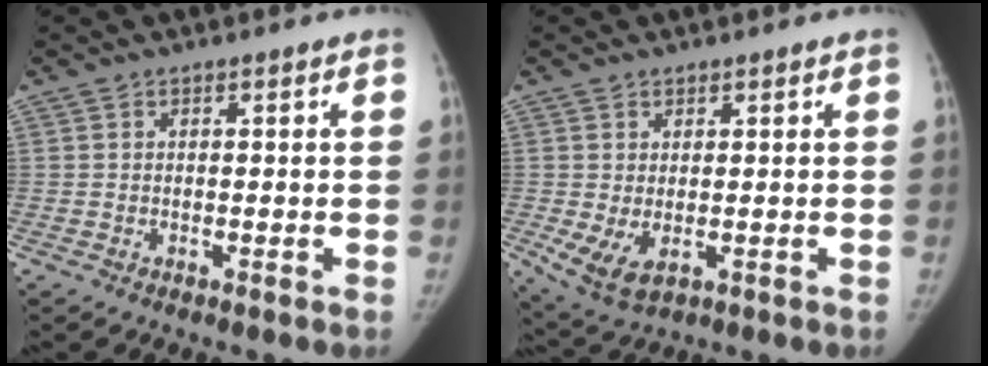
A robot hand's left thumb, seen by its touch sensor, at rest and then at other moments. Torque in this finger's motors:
{"motor_torque": [0.21, 0.28, 0.70, -0.81, 0.18]}